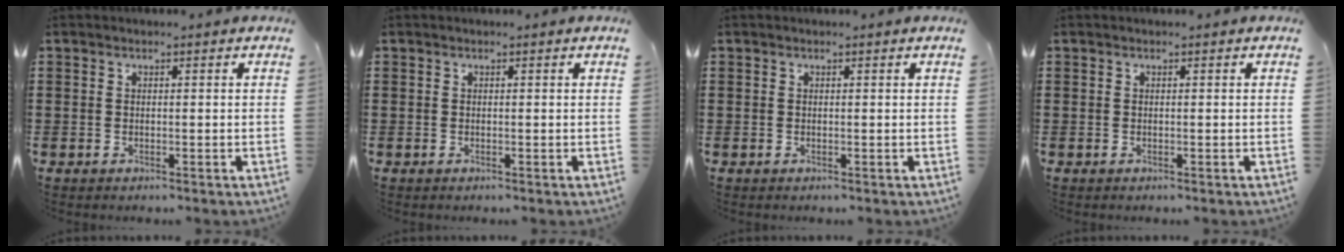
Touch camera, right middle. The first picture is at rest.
{"total": 0.0}
{"total": 0.0}
{"total": 0.0}